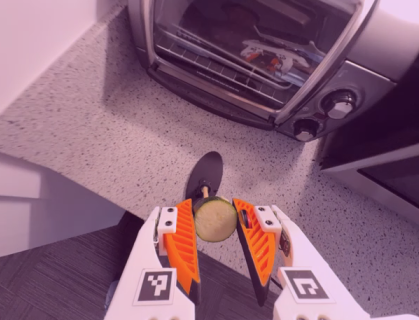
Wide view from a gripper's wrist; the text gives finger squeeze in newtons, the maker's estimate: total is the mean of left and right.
{"total": 9.1, "left": 8.6, "right": 9.6}